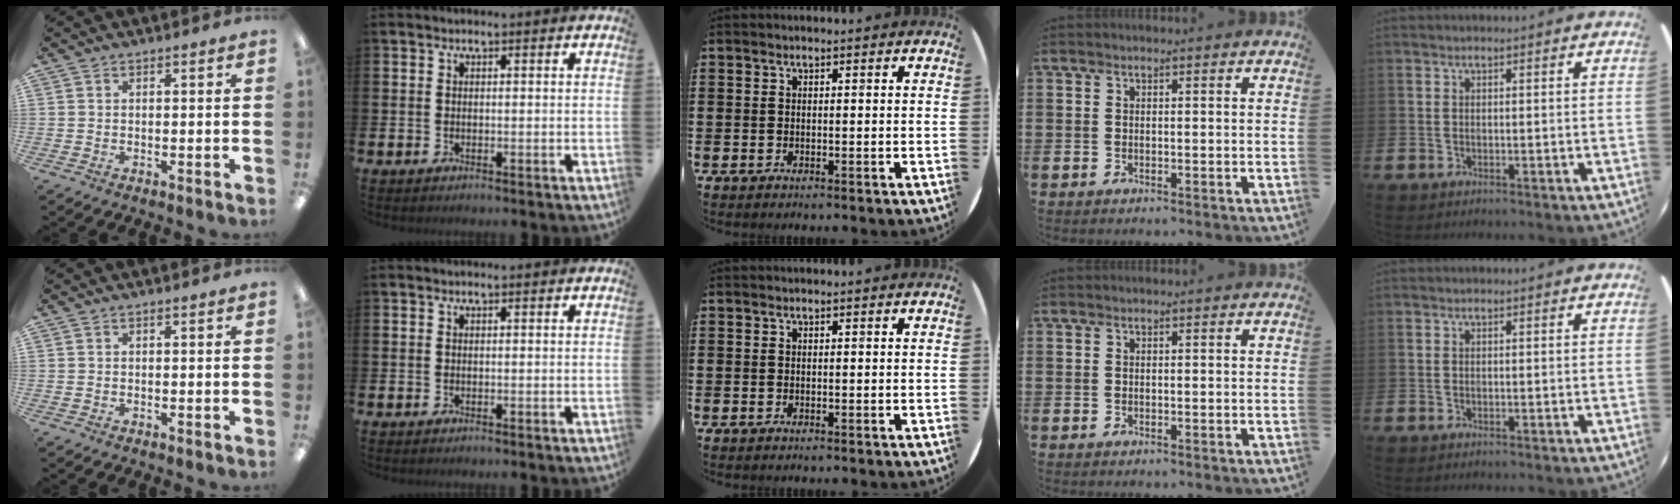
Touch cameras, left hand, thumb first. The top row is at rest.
{}